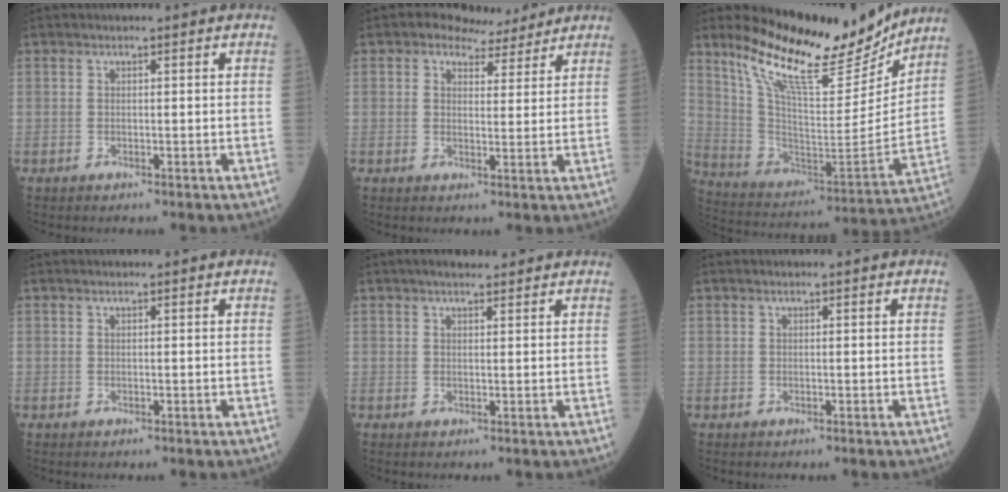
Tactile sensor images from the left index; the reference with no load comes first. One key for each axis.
{"total": 5.0, "fx": 4.1, "fy": 2.5, "fz": 1.3, "tx": -0.019, "ty": 0.010, "tz": 0.058}
{"total": 20.1, "fx": 16.9, "fy": 4.0, "fz": 10.1, "tx": -0.177, "ty": -0.034, "tz": 0.282}
{"total": 0.0}
{"total": 3.5, "fx": 2.9, "fy": 0.9, "fz": 1.8, "tx": -0.027, "ty": 0.018, "tz": 0.043}
{"total": 0.0}